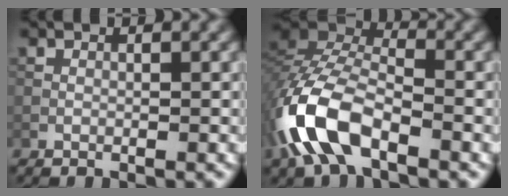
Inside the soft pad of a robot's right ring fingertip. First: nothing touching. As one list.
[{"total": 9.7, "force": [-4.8, 4.7, 7.0], "torque": [-0.160, 0.007, -0.107]}]